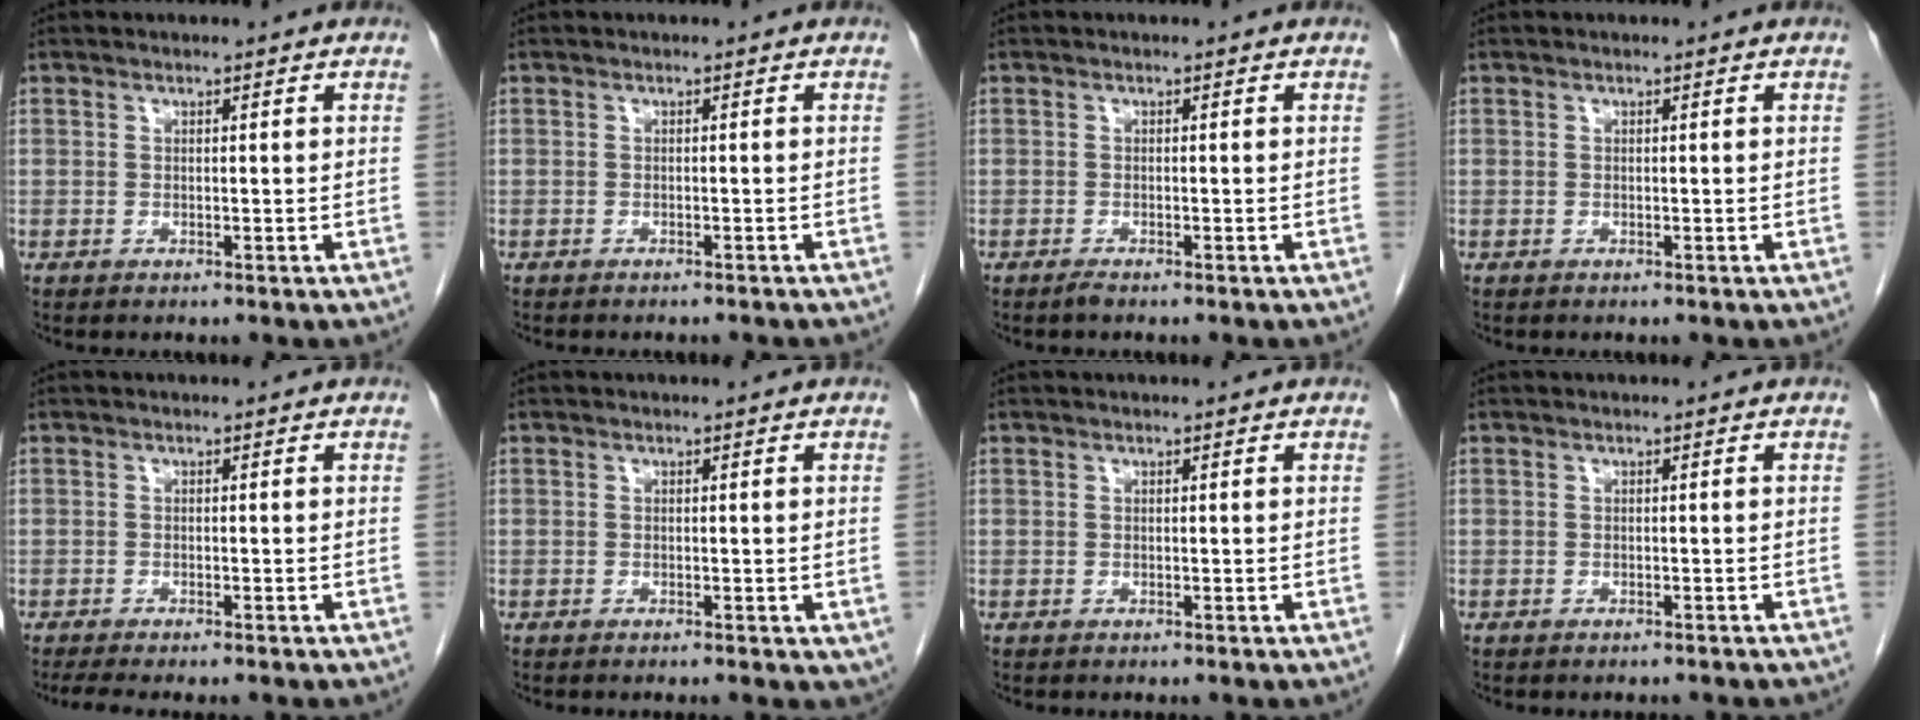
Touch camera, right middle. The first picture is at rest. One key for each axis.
{"total": 3.5, "fx": -3.2, "fy": 0.6, "fz": 1.0, "tx": -0.017, "ty": -0.007, "tz": -0.039}
{"total": 0.7, "fx": -0.6, "fy": 0.0, "fz": 0.3, "tx": -0.010, "ty": -0.002, "tz": -0.012}
{"total": 0.0}
{"total": 4.7, "fx": -3.9, "fy": 0.7, "fz": 2.6, "tx": -0.036, "ty": -0.011, "tz": -0.058}
{"total": 1.9, "fx": -0.8, "fy": 0.7, "fz": 1.6, "tx": -0.013, "ty": -0.002, "tz": -0.010}
{"total": 0.0}
{"total": 1.9, "fx": -1.8, "fy": 0.6, "fz": 0.5, "tx": -0.013, "ty": -0.003, "tz": -0.021}